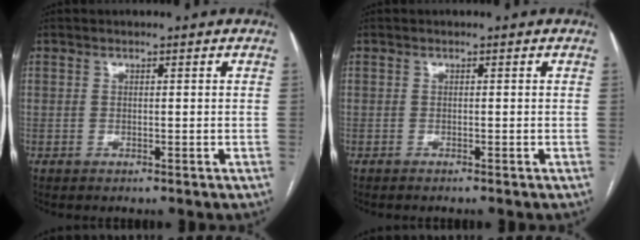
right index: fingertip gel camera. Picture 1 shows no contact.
{"total": 1.0, "force": [-0.9, -0.1, 0.5], "torque": [-0.005, -0.001, -0.011]}